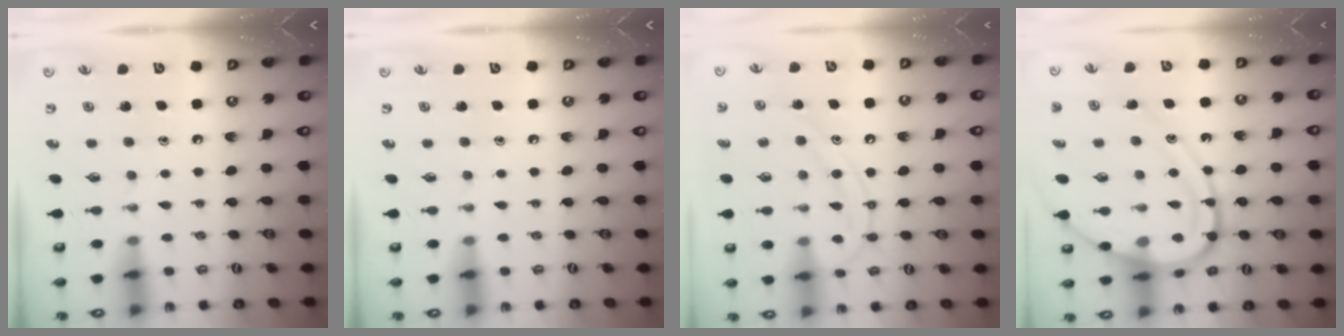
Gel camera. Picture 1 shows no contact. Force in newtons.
{"total": 0.0}
{"total": 12.6, "press": 12.6, "slide": 1.1}
{"total": 17.3, "press": 17.2, "slide": 1.7}